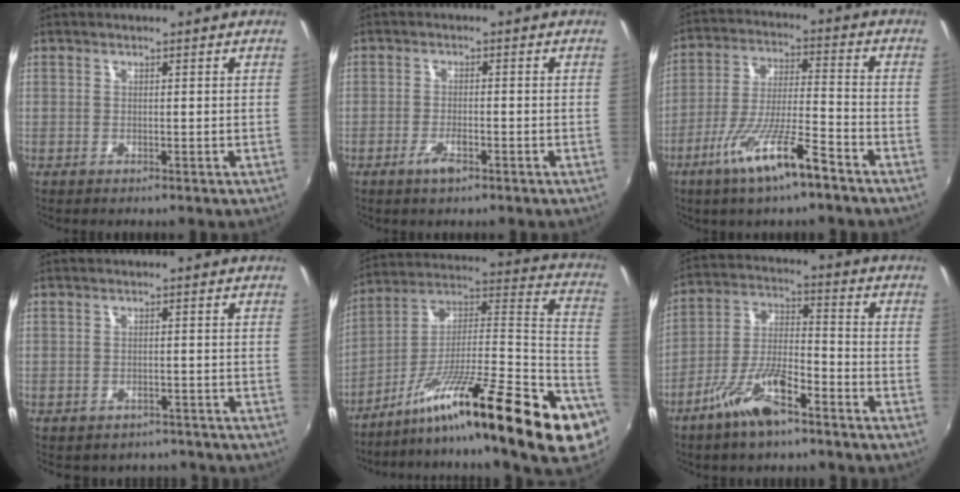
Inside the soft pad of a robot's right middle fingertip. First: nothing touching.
{"total": 3.2, "force": [-1.9, 1.0, 2.3], "torque": [-0.053, -0.004, -0.038]}
{"total": 12.7, "force": [-7.9, 1.6, 9.8], "torque": [-0.197, -0.014, -0.142]}
{"total": 4.5, "force": [-3.7, 2.2, 1.2], "torque": [-0.025, -0.011, -0.044]}
{"total": 29.2, "force": [-14.6, 3.4, 25.0], "torque": [-0.324, -0.011, -0.243]}
{"total": 11.5, "force": [-7.4, 3.5, 8.0], "torque": [-0.164, -0.001, -0.137]}